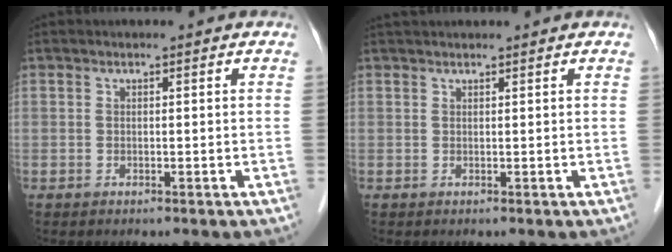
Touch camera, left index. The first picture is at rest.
{"total": 2.6, "force": [2.4, 0.2, 1.0], "torque": [-0.009, 0.031, 0.042]}